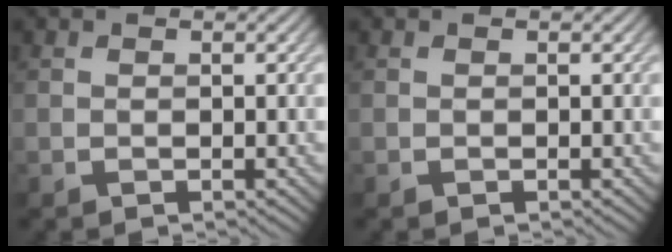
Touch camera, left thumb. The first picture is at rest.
{"total": 0.0}